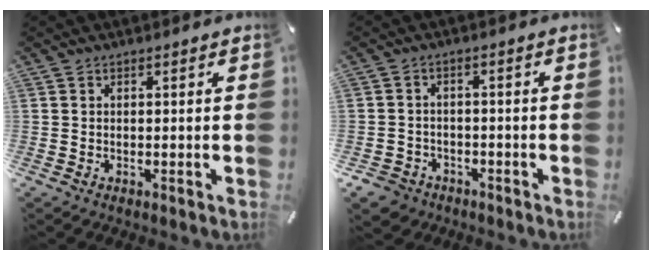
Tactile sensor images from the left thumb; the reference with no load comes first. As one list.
[{"total": 4.4, "force": [-2.7, 3.3, 0.9], "torque": [-0.026, 0.012, -0.055]}]